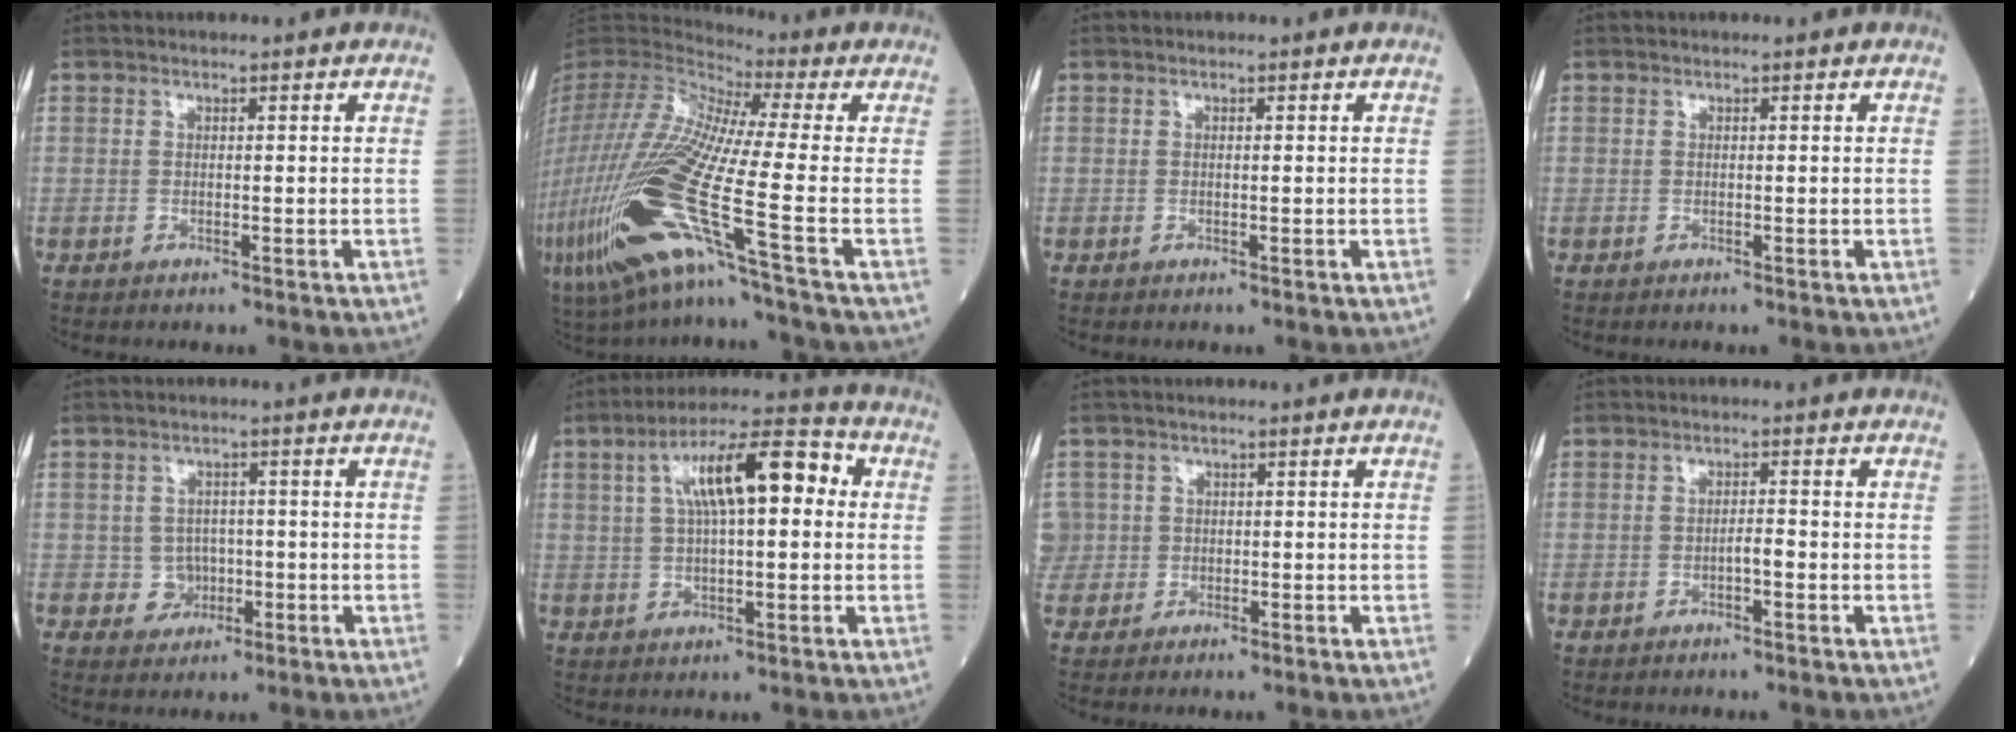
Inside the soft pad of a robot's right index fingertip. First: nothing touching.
{"total": 25.0, "force": [-9.7, 1.3, 23.0], "torque": [-0.546, -0.061, -0.194]}
{"total": 0.0}
{"total": 0.0}
{"total": 3.0, "force": [-0.7, 2.8, 0.6], "torque": [0.000, 0.008, -0.004]}
{"total": 12.8, "force": [3.0, 3.7, 11.9], "torque": [-0.204, 0.043, 0.044]}
{"total": 3.2, "force": [-0.2, 3.2, -0.1], "torque": [0.003, 0.017, -0.003]}
{"total": 1.4, "force": [-0.7, 0.2, 1.3], "torque": [-0.020, 0.002, -0.013]}